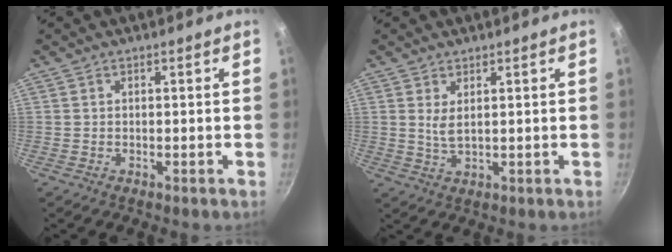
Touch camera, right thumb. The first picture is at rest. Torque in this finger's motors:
{"motor_torque": [-0.41, 0.56, 0.00, 0.21, -0.03]}